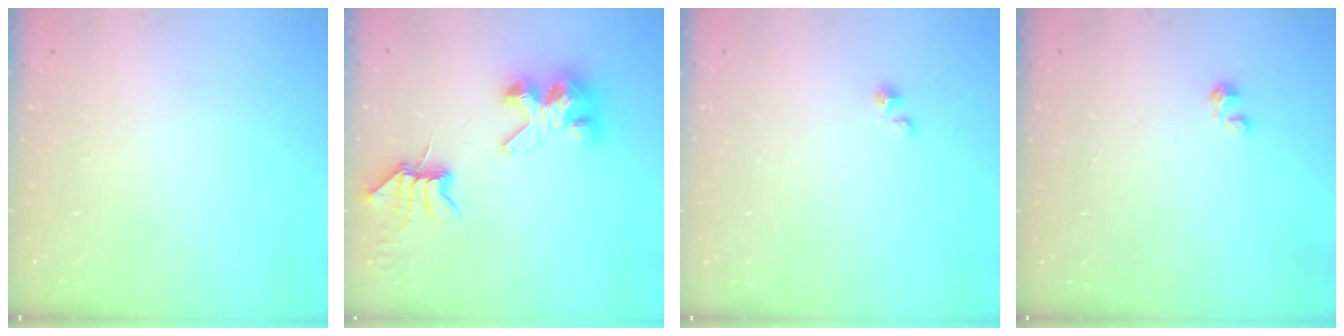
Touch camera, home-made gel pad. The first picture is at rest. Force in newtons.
{"total": 7.0, "press": 6.9, "slide": 0.6}
{"total": 1.5, "press": 1.5, "slide": 0.0}
{"total": 0.0}